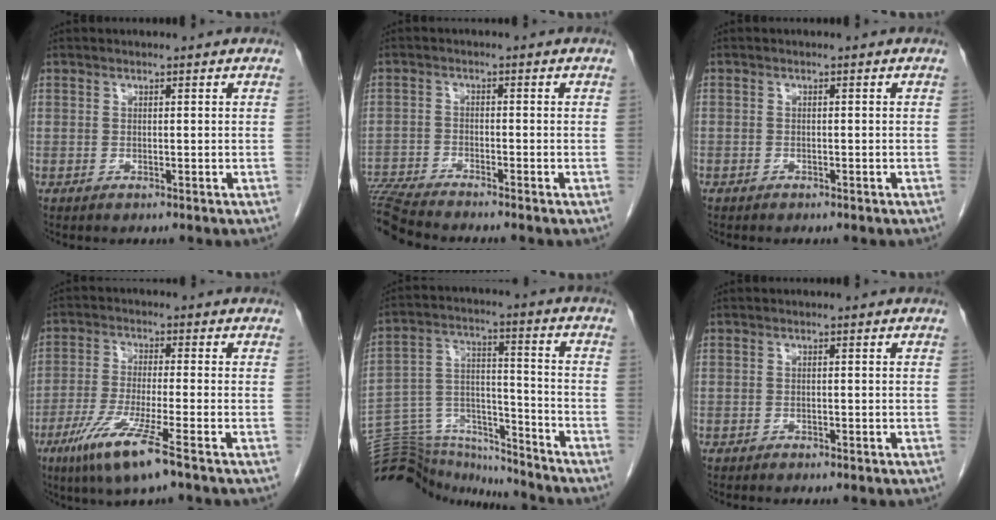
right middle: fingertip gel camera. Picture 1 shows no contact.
{"total": 8.0, "force": [-7.7, -1.0, 2.2], "torque": [-0.040, -0.010, -0.139]}
{"total": 0.7, "force": [-0.5, 0.5, 0.0], "torque": [-0.002, 0.004, -0.009]}
{"total": 9.3, "force": [-5.2, -0.2, 7.6], "torque": [-0.159, -0.030, -0.096]}
{"total": 20.8, "force": [-19.9, 4.3, 4.1], "torque": [-0.110, 0.033, -0.315]}
{"total": 0.7, "force": [-0.5, 0.2, 0.4], "torque": [-0.014, -0.003, -0.005]}